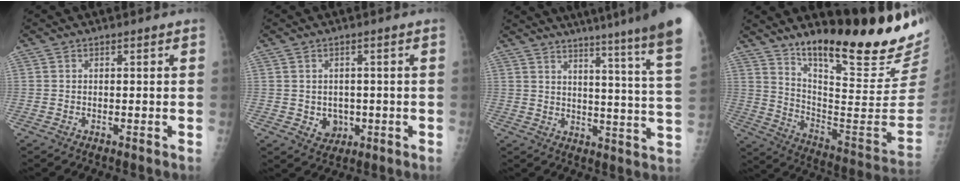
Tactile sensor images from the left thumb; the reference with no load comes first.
{"total": 4.1, "force": [-0.7, 3.5, 2.1], "torque": [-0.008, 0.003, -0.001]}
{"total": 23.9, "force": [18.8, -0.4, 14.9], "torque": [-0.188, -0.115, 0.231]}
{"total": 25.1, "force": [19.5, 2.9, 15.5], "torque": [-0.211, -0.151, 0.291]}